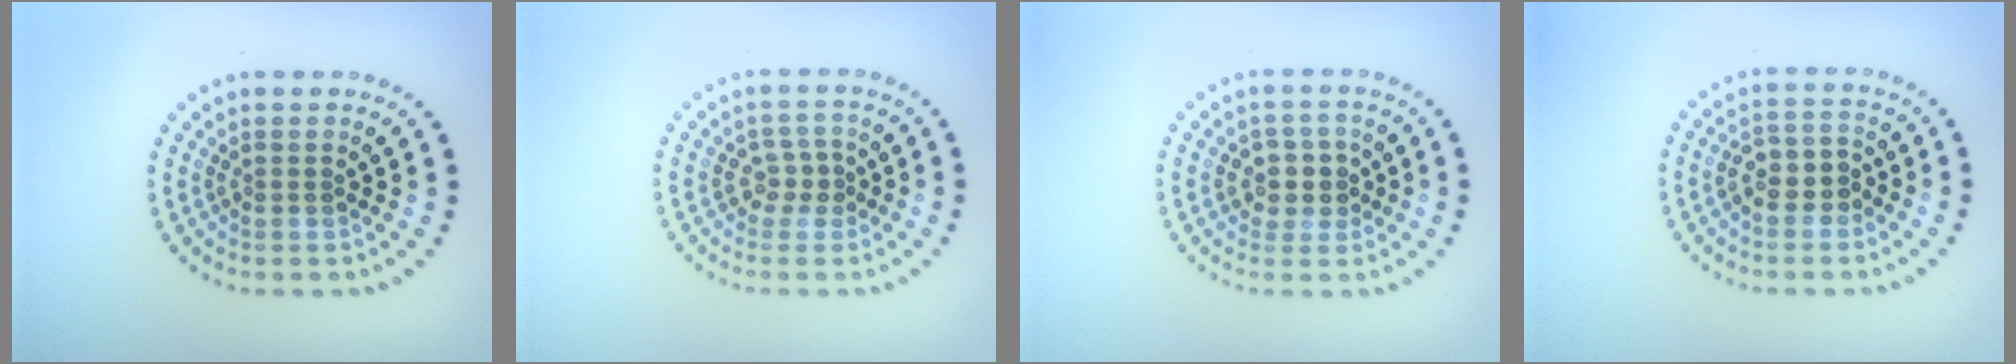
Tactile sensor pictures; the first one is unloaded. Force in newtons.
{"total": 1.7, "press": 1.5, "slide": 0.8}
{"total": 2.9, "press": 2.7, "slide": 1.2}
{"total": 2.9, "press": 2.7, "slide": 1.0}